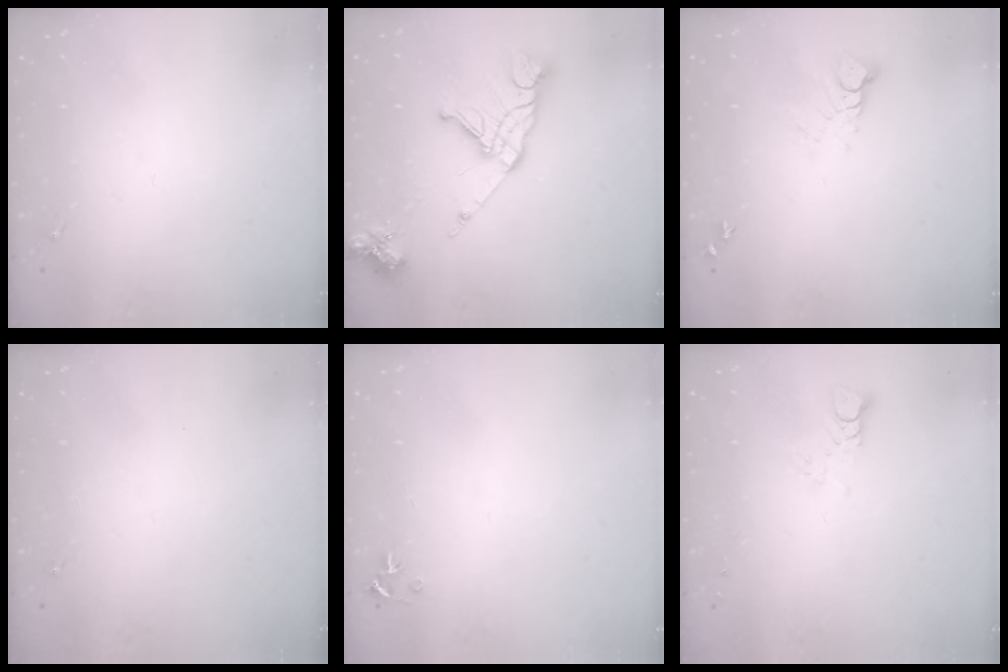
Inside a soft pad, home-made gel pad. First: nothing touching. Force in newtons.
{"total": 18.6, "press": 18.5, "slide": 2.1}
{"total": 4.4, "press": 4.4, "slide": 0.1}
{"total": 0.0}
{"total": 3.5, "press": 3.5, "slide": 0.4}
{"total": 2.9, "press": 2.9, "slide": 0.2}